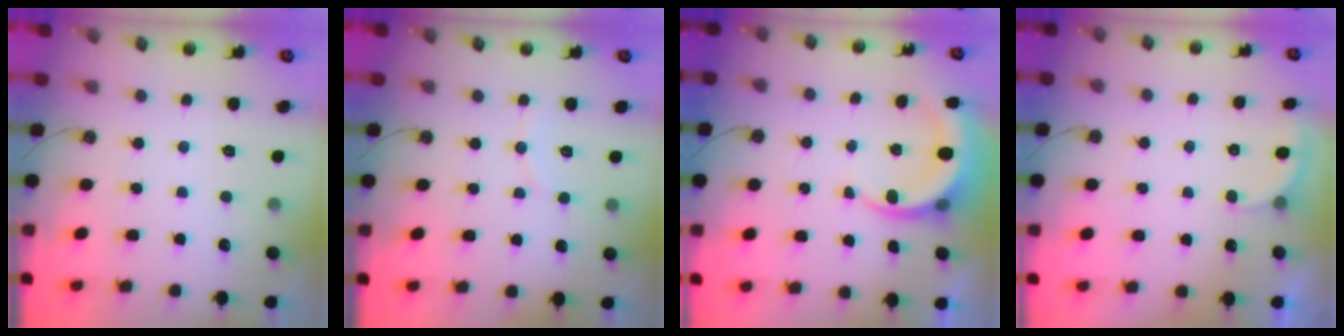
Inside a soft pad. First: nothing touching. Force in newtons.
{"total": 5.7, "press": 5.7, "slide": 0.4}
{"total": 5.4, "press": 5.4, "slide": 0.2}
{"total": 2.5, "press": 2.4, "slide": 0.7}